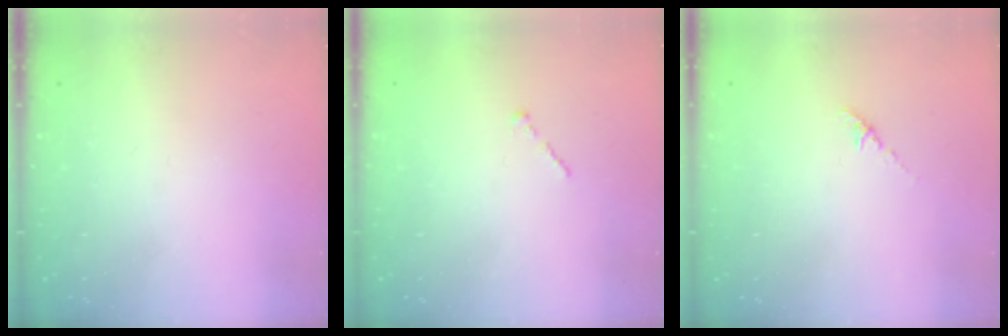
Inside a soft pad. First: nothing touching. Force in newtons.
{"total": 0.0}
{"total": 1.2, "press": 1.1, "slide": 0.5}